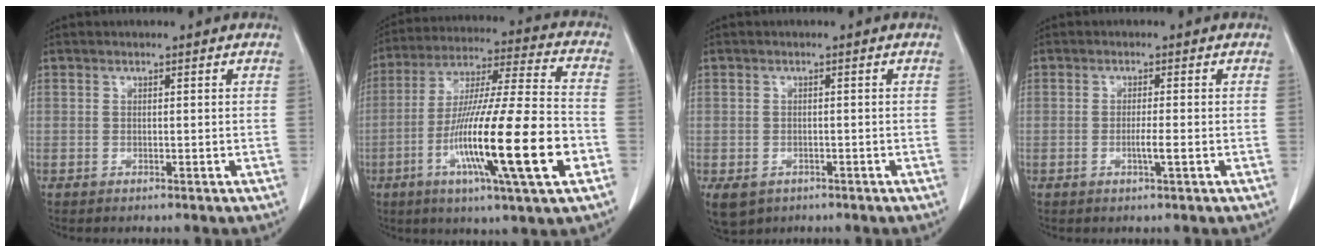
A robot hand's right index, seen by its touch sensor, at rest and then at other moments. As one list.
[{"total": 23.1, "force": [-7.3, 1.3, 21.9], "torque": [-0.383, -0.028, -0.127]}, {"total": 9.0, "force": [-4.3, 7.0, 3.5], "torque": [-0.095, -0.002, -0.055]}, {"total": 2.6, "force": [-0.7, 0.2, 2.5], "torque": [-0.048, -0.001, -0.012]}]